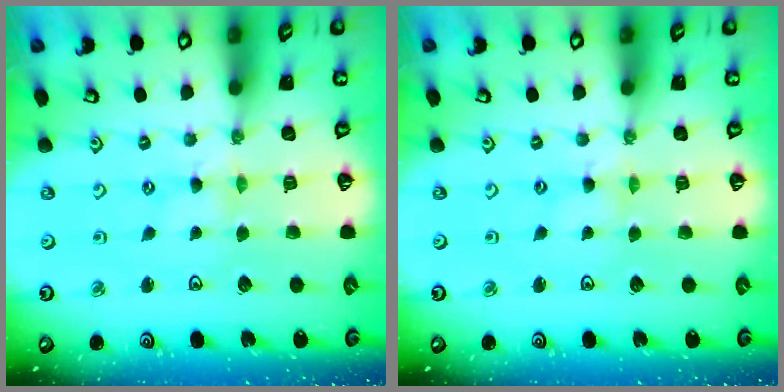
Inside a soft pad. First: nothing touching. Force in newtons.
{"total": 1.2, "press": 1.2, "slide": 0.2}